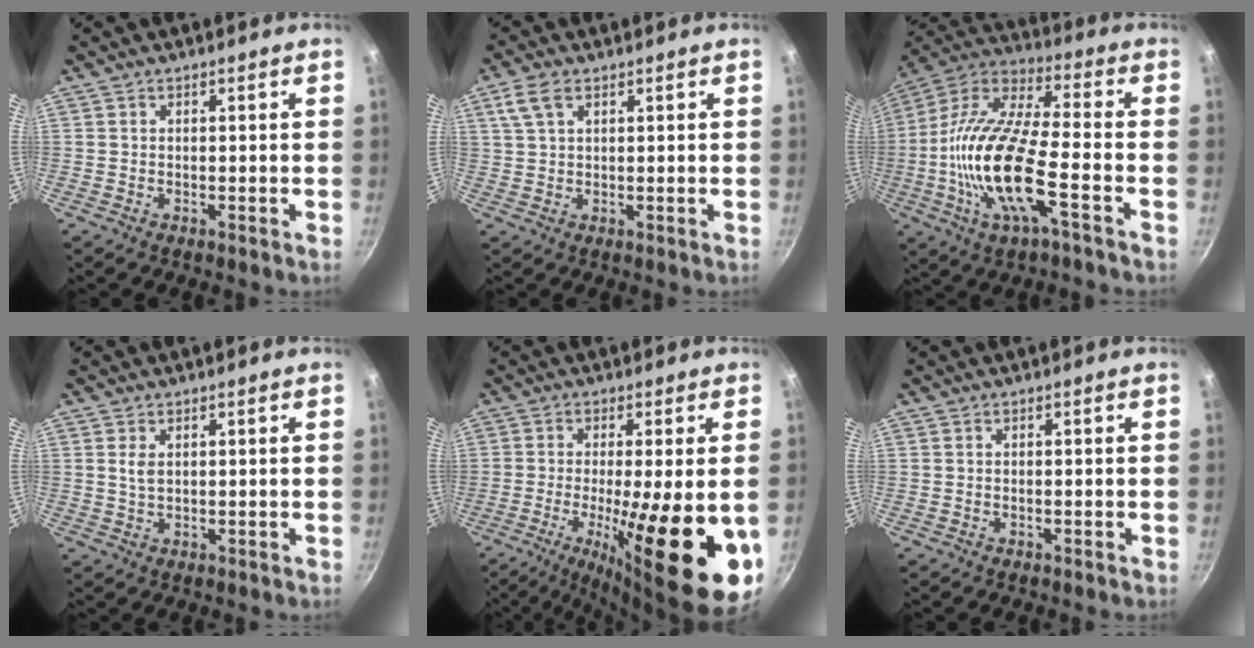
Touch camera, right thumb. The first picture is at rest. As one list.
[{"total": 4.8, "force": [2.3, 2.6, 3.3], "torque": [-0.066, 0.005, 0.045]}, {"total": 19.8, "force": [-5.4, 6.5, 18.0], "torque": [-0.351, 0.034, -0.121]}, {"total": 2.4, "force": [0.7, 1.3, 1.8], "torque": [-0.034, -0.005, 0.014]}, {"total": 20.9, "force": [-4.9, 4.7, 19.7], "torque": [-0.292, -0.017, -0.068]}, {"total": 0.0}]